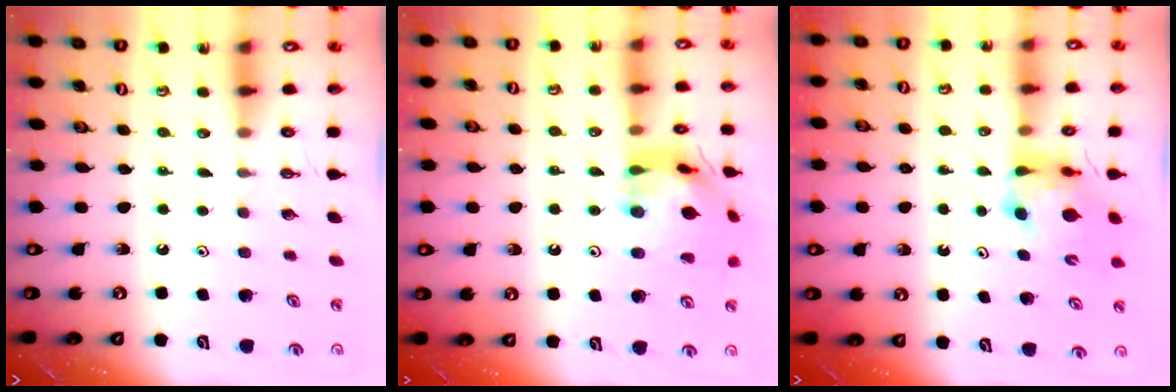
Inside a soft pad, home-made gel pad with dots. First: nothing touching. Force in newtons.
{"total": 18.3, "press": 18.2, "slide": 1.9}
{"total": 5.6, "press": 5.6, "slide": 0.5}